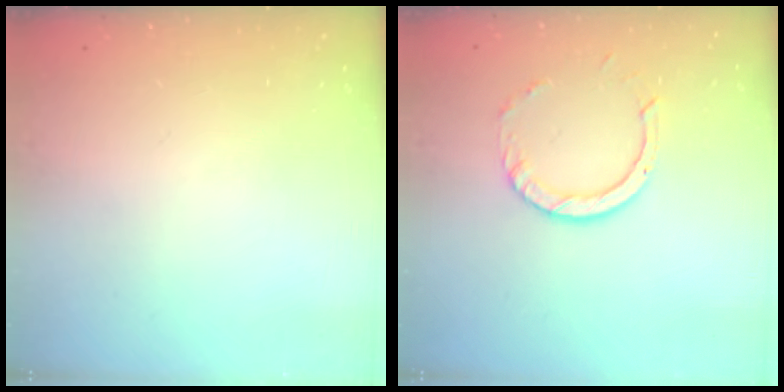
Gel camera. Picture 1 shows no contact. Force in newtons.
{"total": 4.2, "press": 4.2, "slide": 0.3}